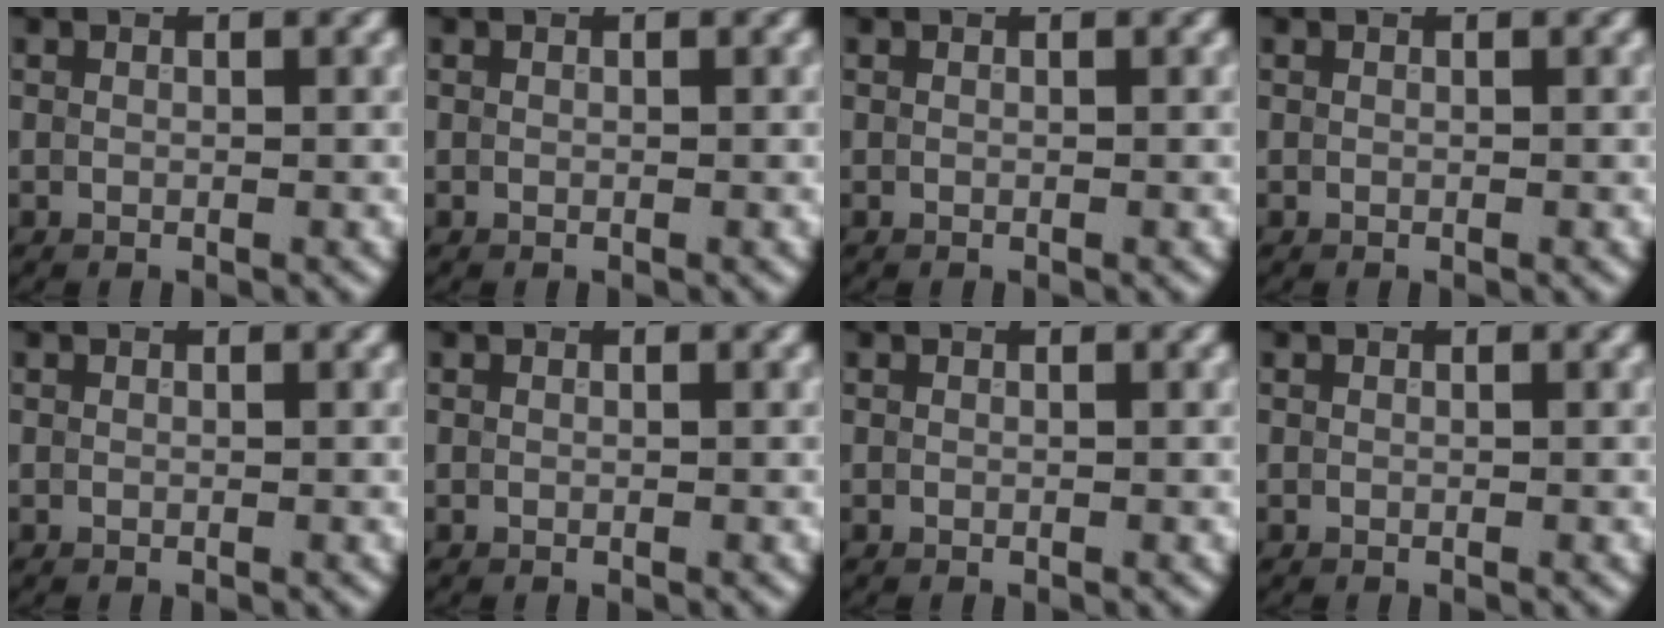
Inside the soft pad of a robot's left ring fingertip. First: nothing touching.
{"total": 0.0}
{"total": 0.0}
{"total": 0.0}
{"total": 0.0}
{"total": 0.0}
{"total": 0.0}
{"total": 0.0}